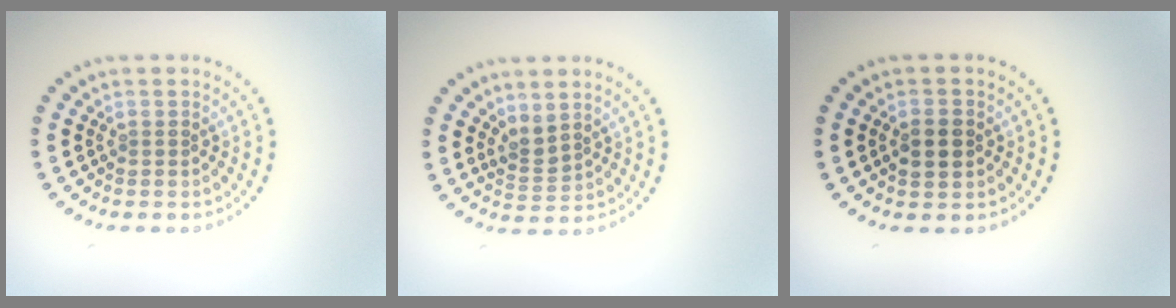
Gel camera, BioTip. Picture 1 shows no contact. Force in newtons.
{"total": 1.8, "press": 1.5, "slide": 1.1}
{"total": 2.4, "press": 2.4, "slide": 0.1}